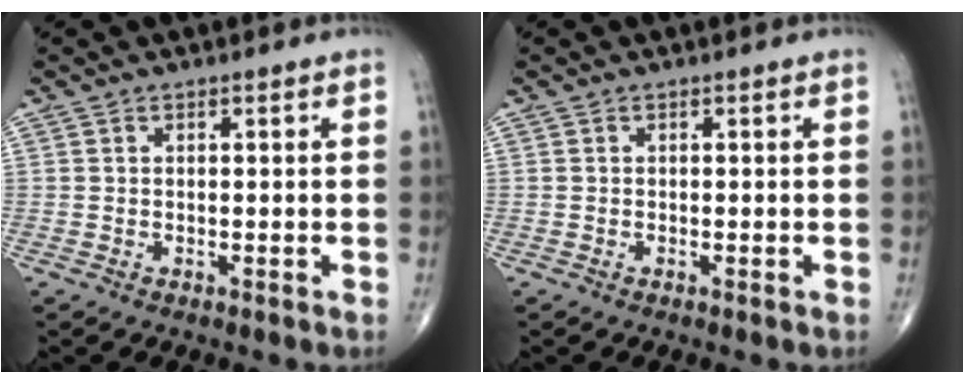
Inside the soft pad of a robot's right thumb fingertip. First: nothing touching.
{"total": 0.0}